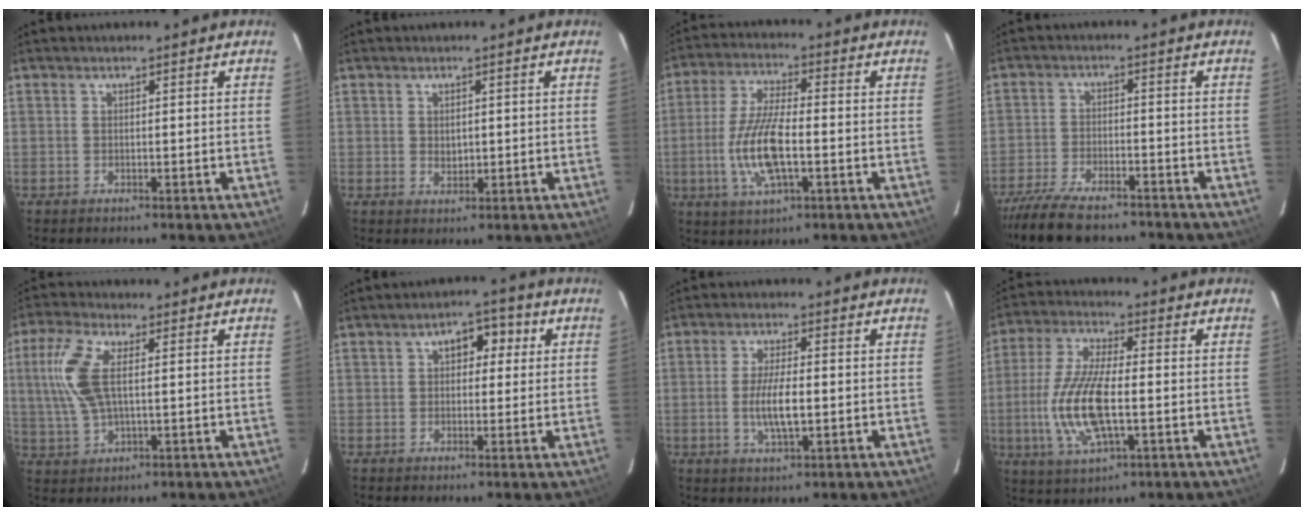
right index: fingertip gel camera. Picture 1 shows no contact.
{"total": 1.8, "force": [0.2, 1.6, 1.0], "torque": [-0.012, 0.000, 0.006]}
{"total": 11.8, "force": [-2.6, 3.7, 10.8], "torque": [-0.225, -0.003, -0.051]}
{"total": 15.0, "force": [-12.5, 4.5, 6.8], "torque": [-0.158, -0.021, -0.207]}
{"total": 10.4, "force": [1.8, 4.6, 9.2], "torque": [-0.203, 0.013, 0.036]}
{"total": 5.0, "force": [1.4, 3.2, 3.6], "torque": [-0.050, 0.023, 0.021]}
{"total": 6.5, "force": [-1.0, 1.9, 6.1], "torque": [-0.120, -0.005, -0.017]}
{"total": 13.8, "force": [-2.4, 4.8, 12.7], "torque": [-0.271, -0.005, -0.047]}